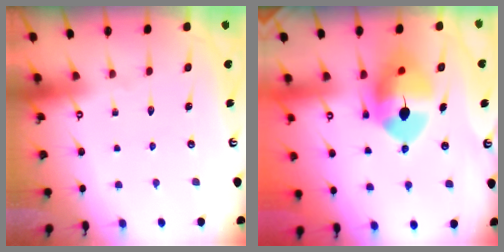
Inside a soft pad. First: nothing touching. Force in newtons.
{"total": 12.1, "press": 11.9, "slide": 2.0}